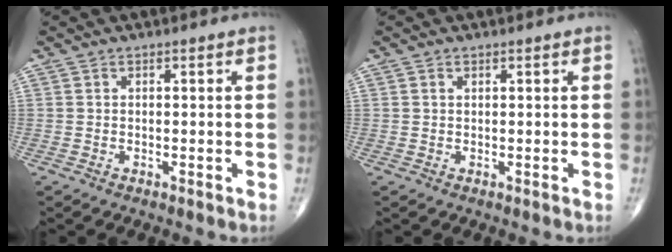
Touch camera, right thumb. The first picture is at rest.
{"total": 0.5, "force": [0.2, 0.3, 0.3], "torque": [-0.005, 0.000, 0.004]}